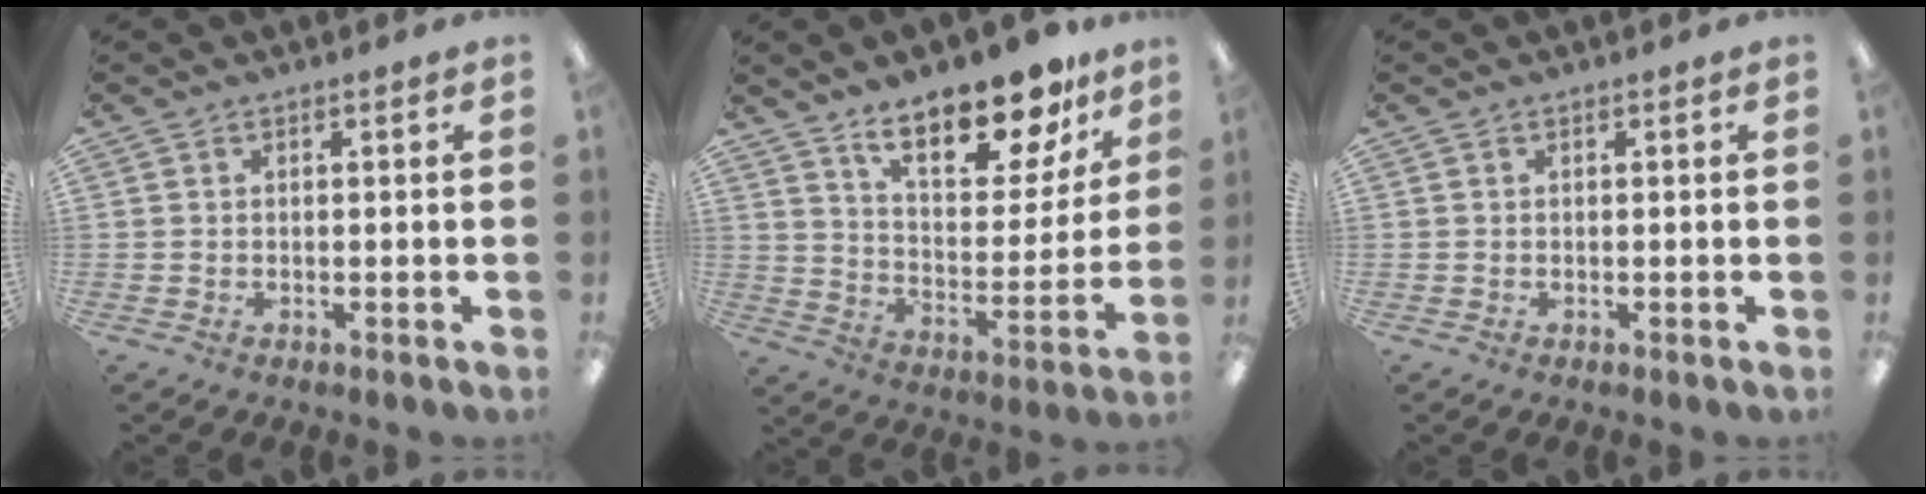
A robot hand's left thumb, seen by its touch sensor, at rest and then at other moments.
{"total": 19.6, "force": [14.8, 7.7, 10.2], "torque": [-0.153, -0.091, 0.252]}
{"total": 0.0}